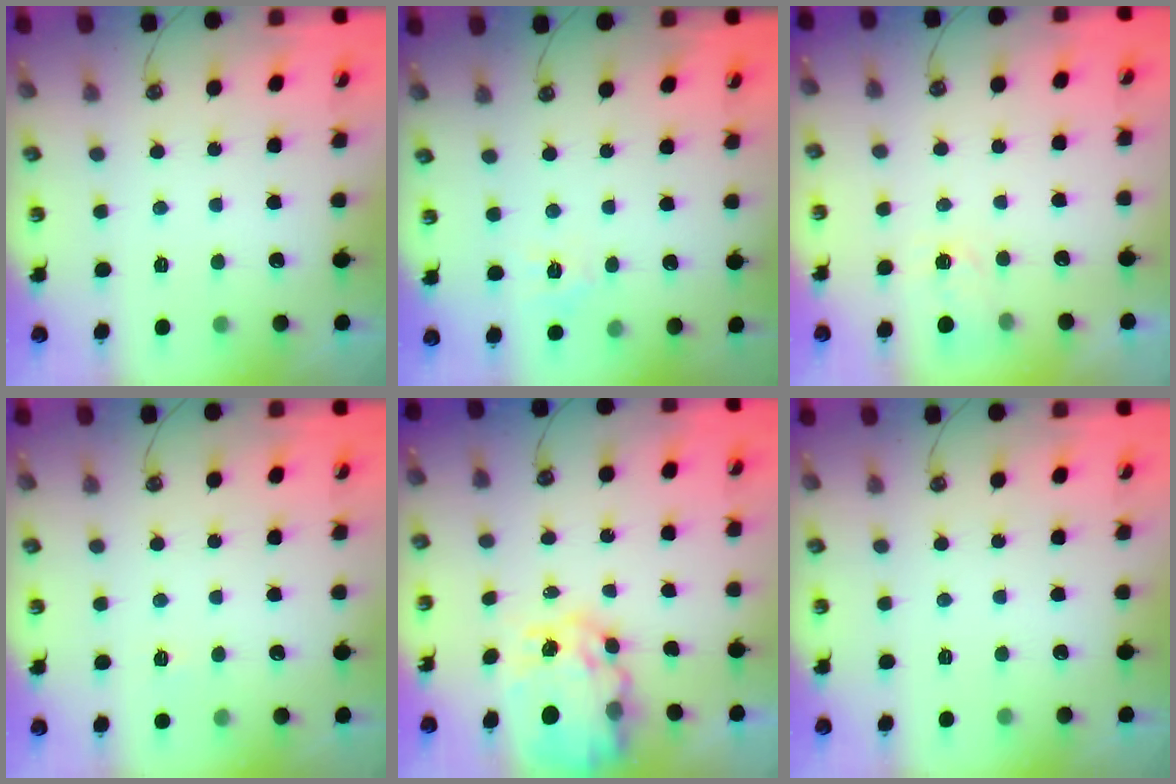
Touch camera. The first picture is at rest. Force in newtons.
{"total": 6.3, "press": 6.3, "slide": 0.8}
{"total": 2.9, "press": 2.9, "slide": 0.5}
{"total": 3.5, "press": 3.5, "slide": 0.5}
{"total": 14.2, "press": 14.2, "slide": 1.0}
{"total": 0.0}